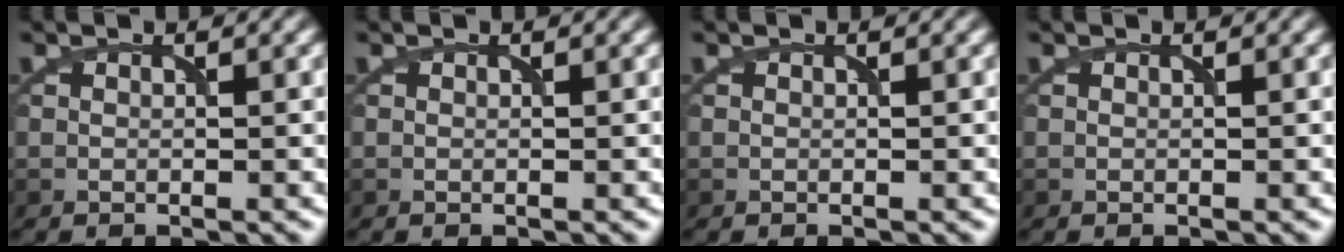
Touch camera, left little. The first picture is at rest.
{"total": 0.0}
{"total": 0.0}
{"total": 0.0}